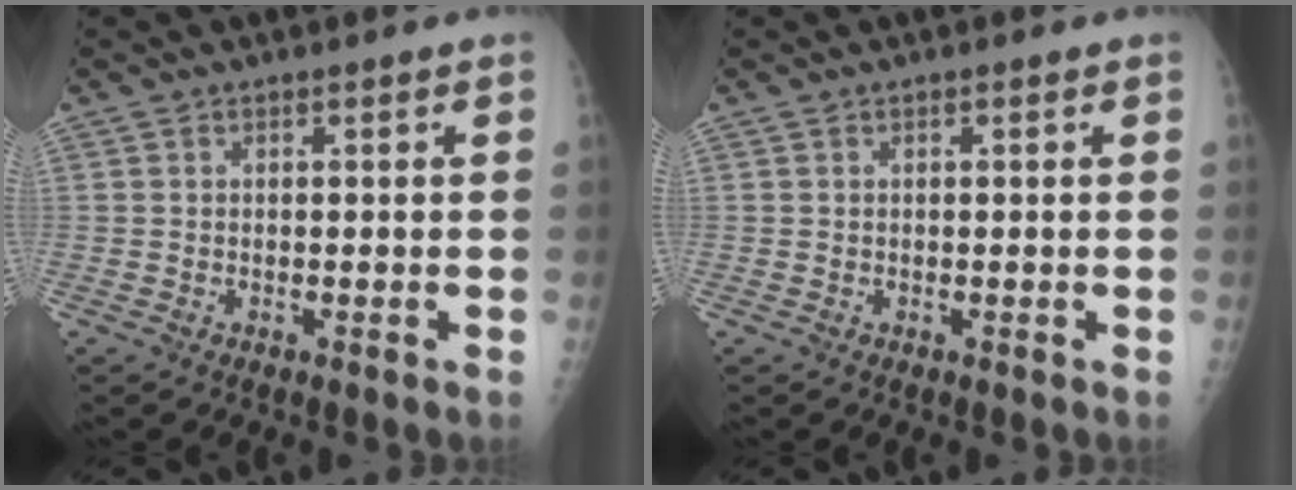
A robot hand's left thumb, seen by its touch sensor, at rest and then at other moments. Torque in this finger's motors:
{"motor_torque": [-0.01, 0.08, -0.09, -0.11, 0.00]}